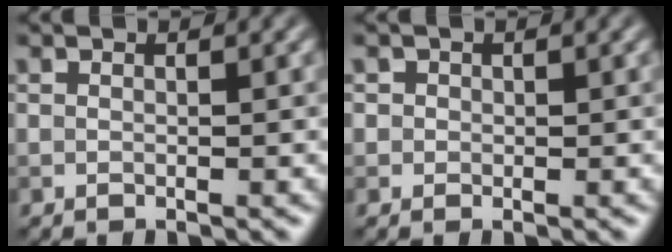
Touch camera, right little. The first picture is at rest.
{"total": 0.7, "force": [0.1, 0.7, 0.2], "torque": [0.002, -0.004, 0.001]}